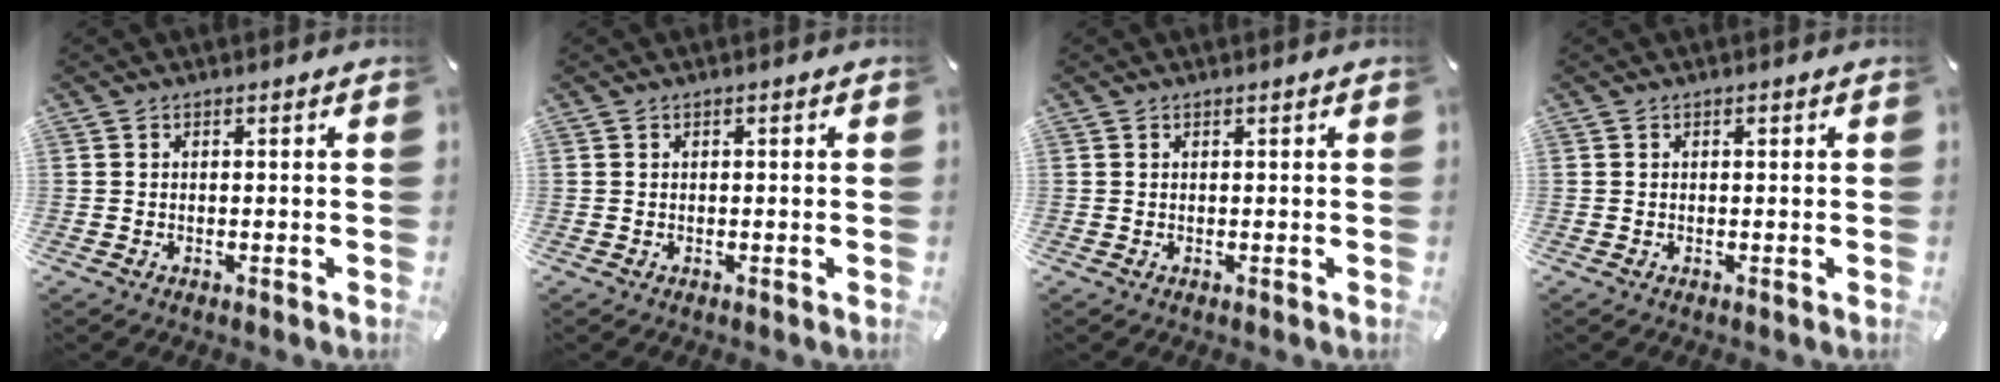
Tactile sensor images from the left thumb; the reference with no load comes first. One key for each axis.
{"total": 0.0}
{"total": 0.0}
{"total": 0.5, "fx": 0.2, "fy": 0.3, "fz": 0.4, "tx": -0.008, "ty": 0.000, "tz": 0.003}